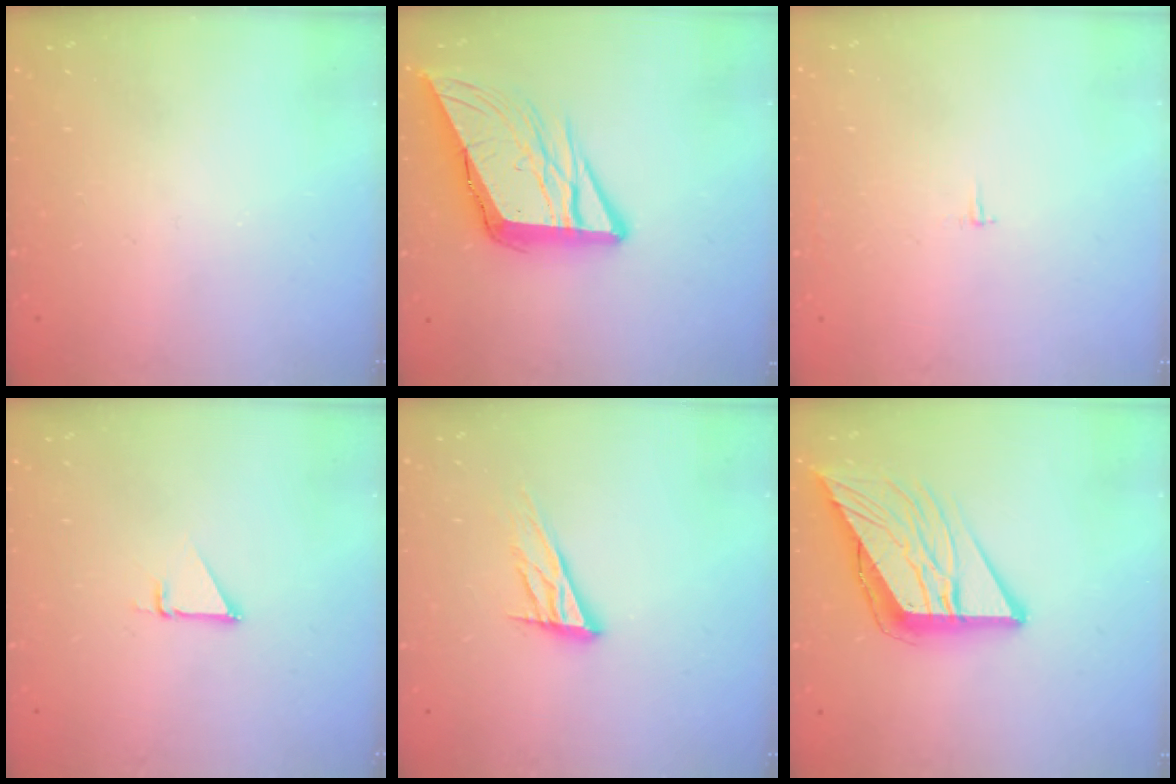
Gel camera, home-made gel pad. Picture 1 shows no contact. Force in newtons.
{"total": 12.9, "press": 12.7, "slide": 2.0}
{"total": 1.8, "press": 1.8, "slide": 0.1}
{"total": 2.3, "press": 2.3, "slide": 0.1}
{"total": 12.7, "press": 12.4, "slide": 2.8}
{"total": 12.2, "press": 12.1, "slide": 1.4}